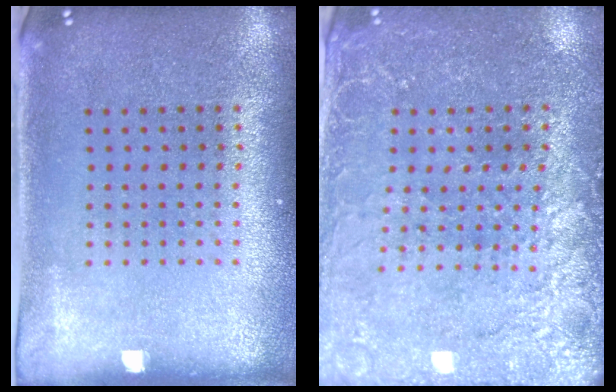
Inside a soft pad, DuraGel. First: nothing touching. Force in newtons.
{"total": 2.7, "press": 2.7, "slide": 0.5}